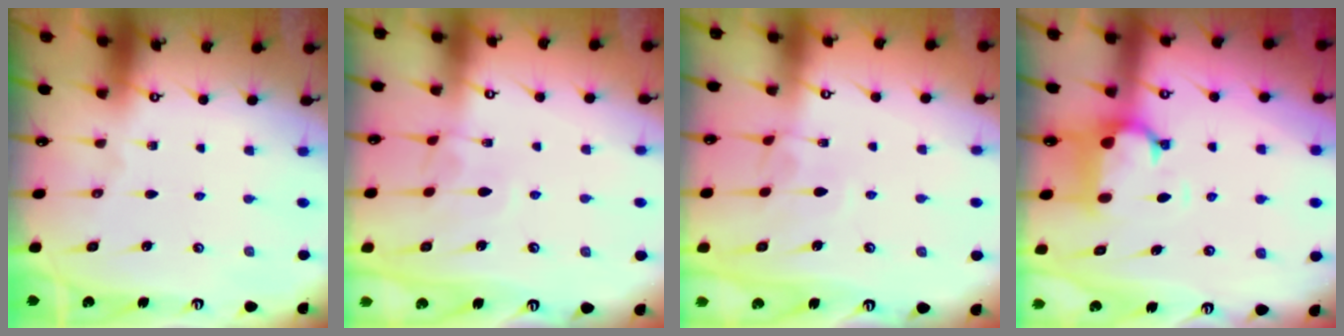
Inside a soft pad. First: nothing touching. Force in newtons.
{"total": 1.2, "press": 1.2, "slide": 0.4}
{"total": 3.0, "press": 3.0, "slide": 0.3}
{"total": 1.4, "press": 0.7, "slide": 1.2}